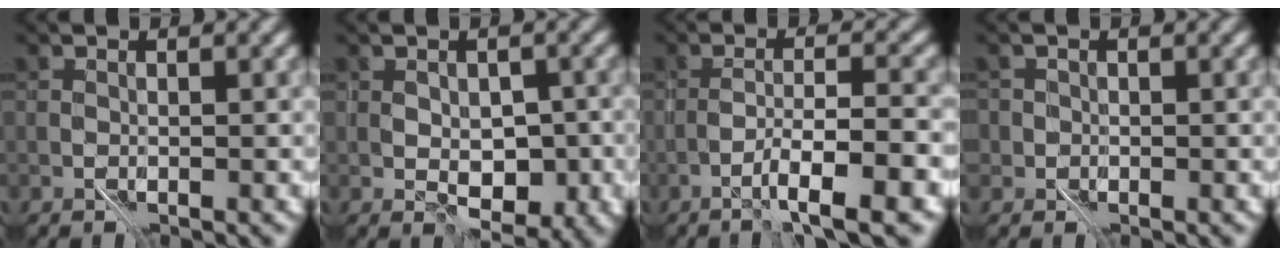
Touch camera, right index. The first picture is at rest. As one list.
[{"total": 3.5, "force": [-0.2, 2.1, 2.8], "torque": [-0.035, -0.002, -0.001]}, {"total": 4.2, "force": [-2.2, 0.0, 3.6], "torque": [-0.049, 0.015, -0.041]}, {"total": 1.8, "force": [0.0, 1.7, 0.4], "torque": [0.009, 0.002, -0.006]}]